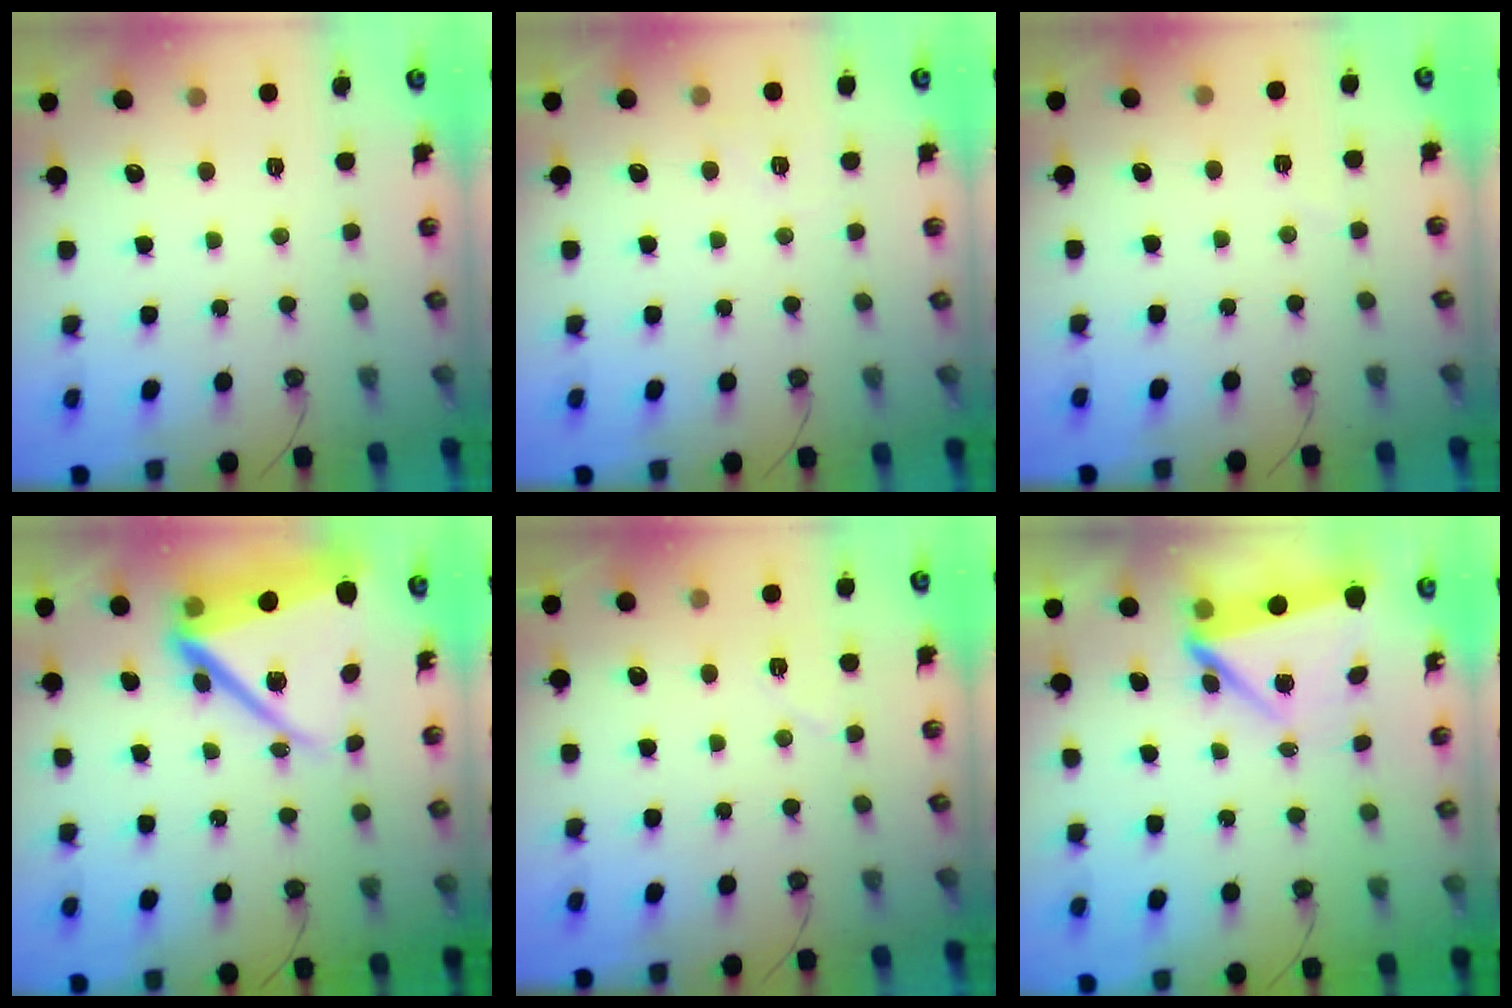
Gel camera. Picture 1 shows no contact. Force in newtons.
{"total": 4.8, "press": 4.1, "slide": 2.4}
{"total": 2.7, "press": 2.4, "slide": 1.1}
{"total": 17.5, "press": 17.4, "slide": 2.2}
{"total": 4.8, "press": 4.5, "slide": 1.6}
{"total": 8.0, "press": 7.9, "slide": 1.5}